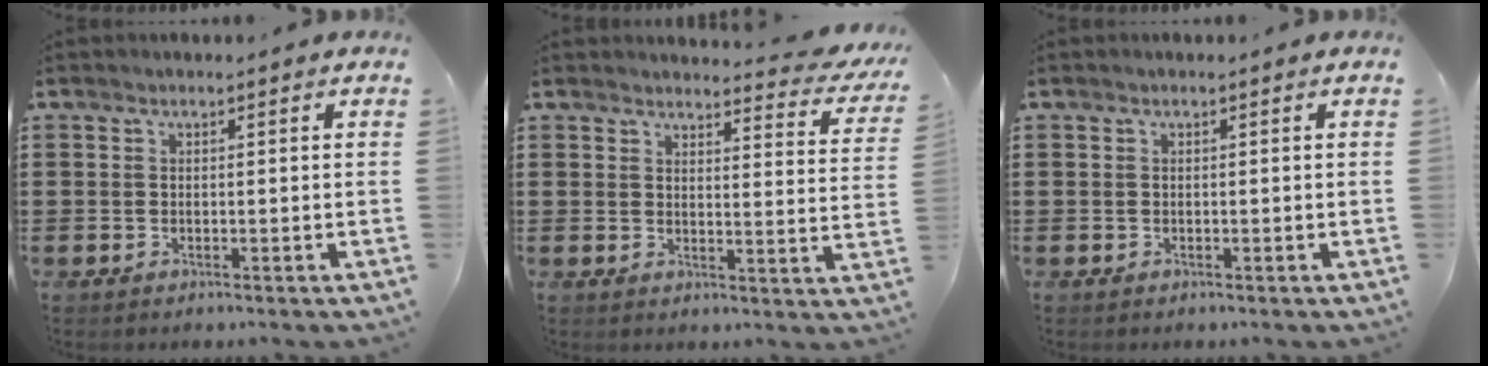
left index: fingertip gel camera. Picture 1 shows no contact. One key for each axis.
{"total": 3.7, "fx": 3.5, "fy": 0.3, "fz": 1.1, "tx": -0.021, "ty": -0.024, "tz": 0.059}
{"total": 0.0}